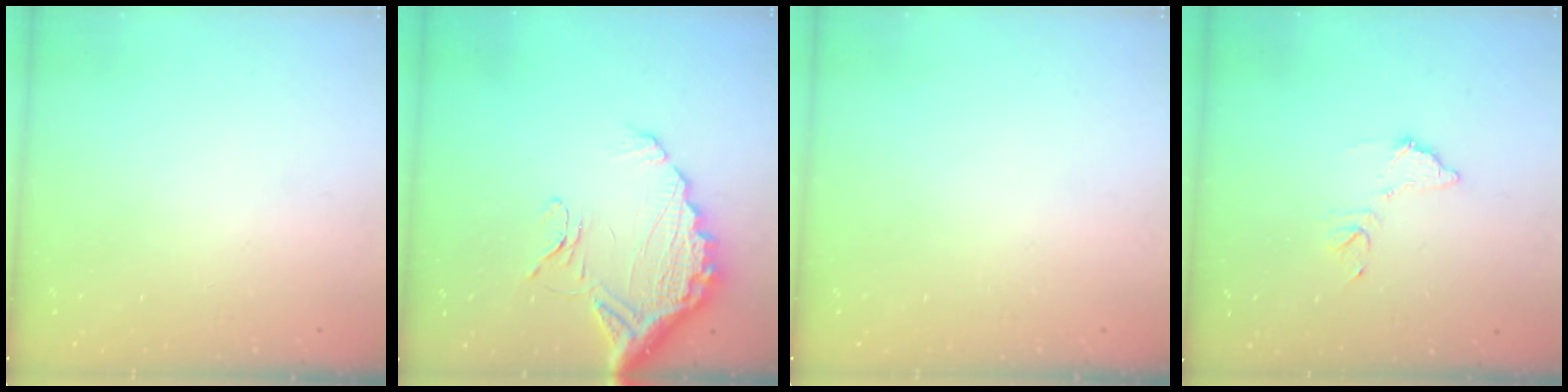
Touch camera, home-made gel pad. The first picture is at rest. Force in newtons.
{"total": 15.0, "press": 15.0, "slide": 1.2}
{"total": 0.0}
{"total": 9.5, "press": 9.5, "slide": 0.4}